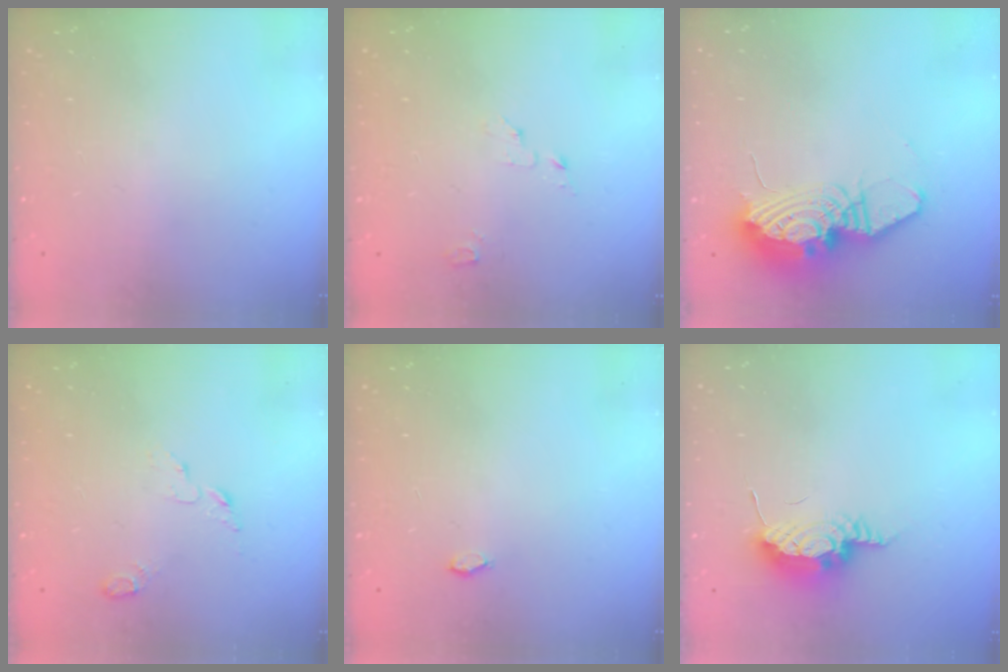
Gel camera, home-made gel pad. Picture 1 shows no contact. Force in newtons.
{"total": 2.4, "press": 2.4, "slide": 0.3}
{"total": 14.4, "press": 14.4, "slide": 1.2}
{"total": 3.7, "press": 3.6, "slide": 0.4}
{"total": 2.4, "press": 2.4, "slide": 0.3}
{"total": 14.0, "press": 10.7, "slide": 9.0}